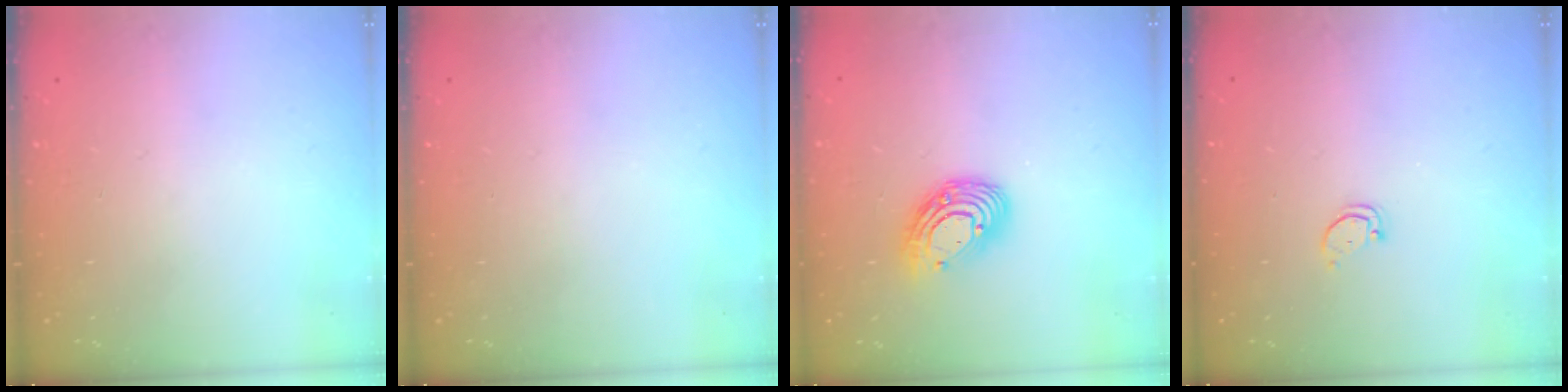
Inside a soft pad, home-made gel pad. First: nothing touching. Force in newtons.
{"total": 0.0}
{"total": 11.6, "press": 11.5, "slide": 1.1}
{"total": 1.8, "press": 1.8, "slide": 0.1}